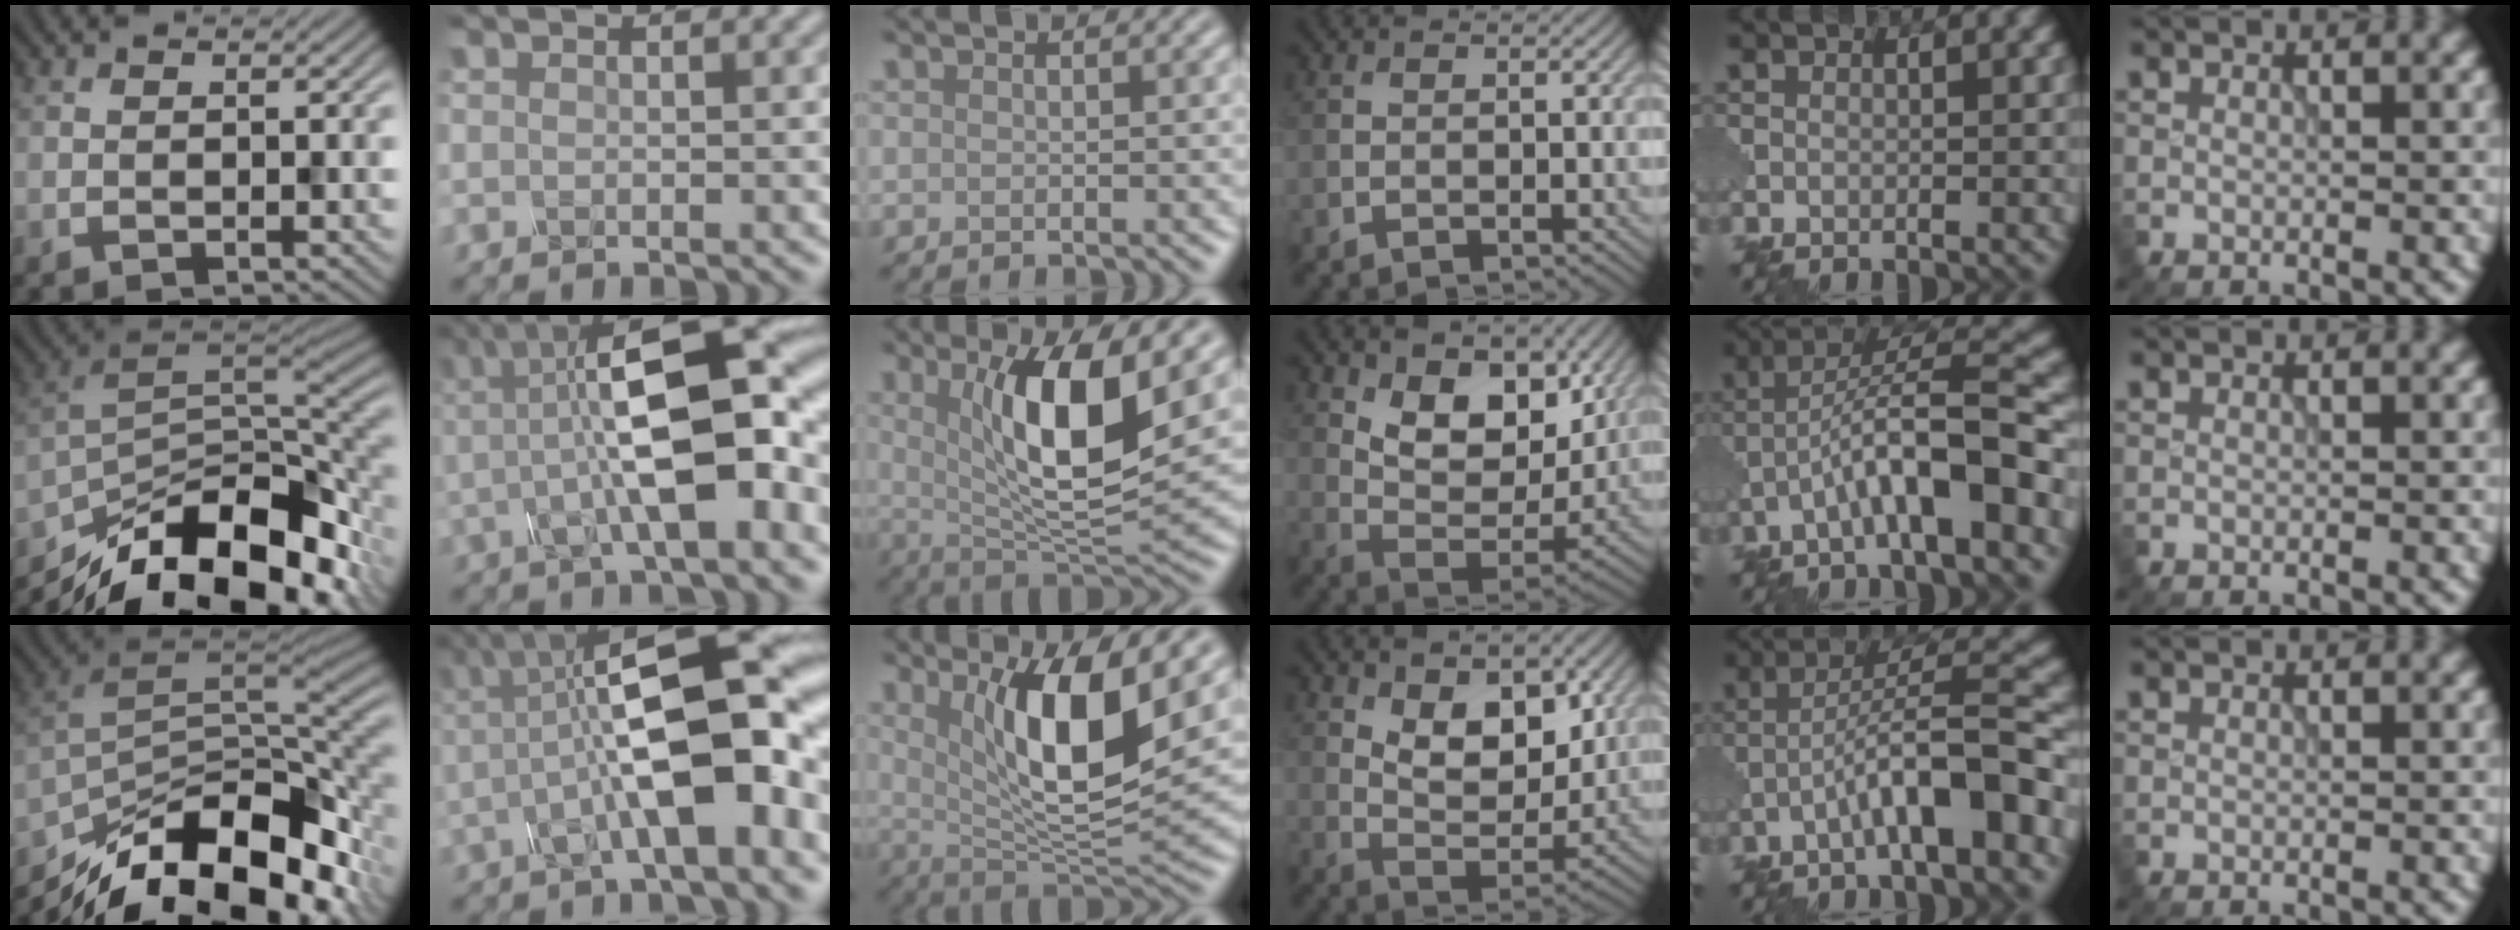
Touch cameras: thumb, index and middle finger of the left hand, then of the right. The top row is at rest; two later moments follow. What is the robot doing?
{"motion": "assemble", "object": "glue stick"}